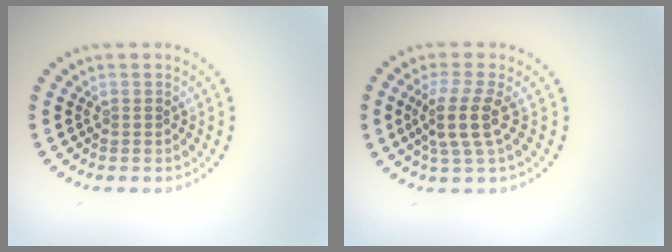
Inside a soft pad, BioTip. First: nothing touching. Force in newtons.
{"total": 3.4, "press": 2.8, "slide": 2.1}